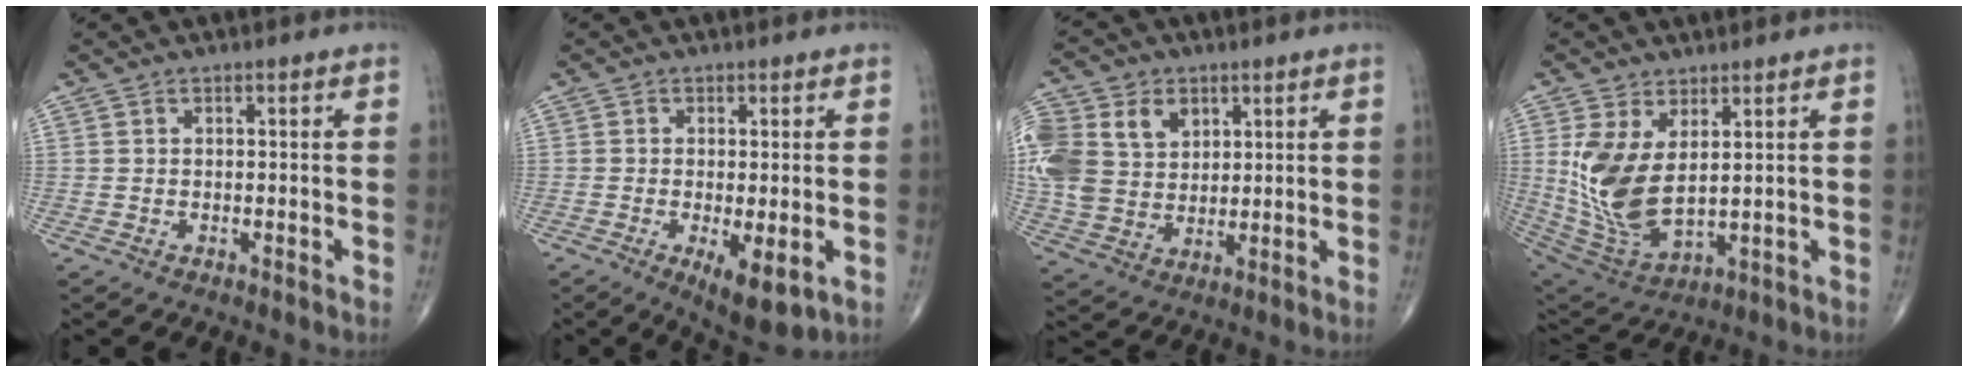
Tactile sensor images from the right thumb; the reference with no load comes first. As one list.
[{"total": 6.9, "force": [-1.9, 2.6, 6.1], "torque": [-0.095, -0.021, -0.022]}, {"total": 18.1, "force": [5.4, 13.8, 10.3], "torque": [-0.239, 0.013, 0.111]}, {"total": 12.9, "force": [3.0, 6.7, 10.7], "torque": [-0.217, -0.025, 0.081]}]